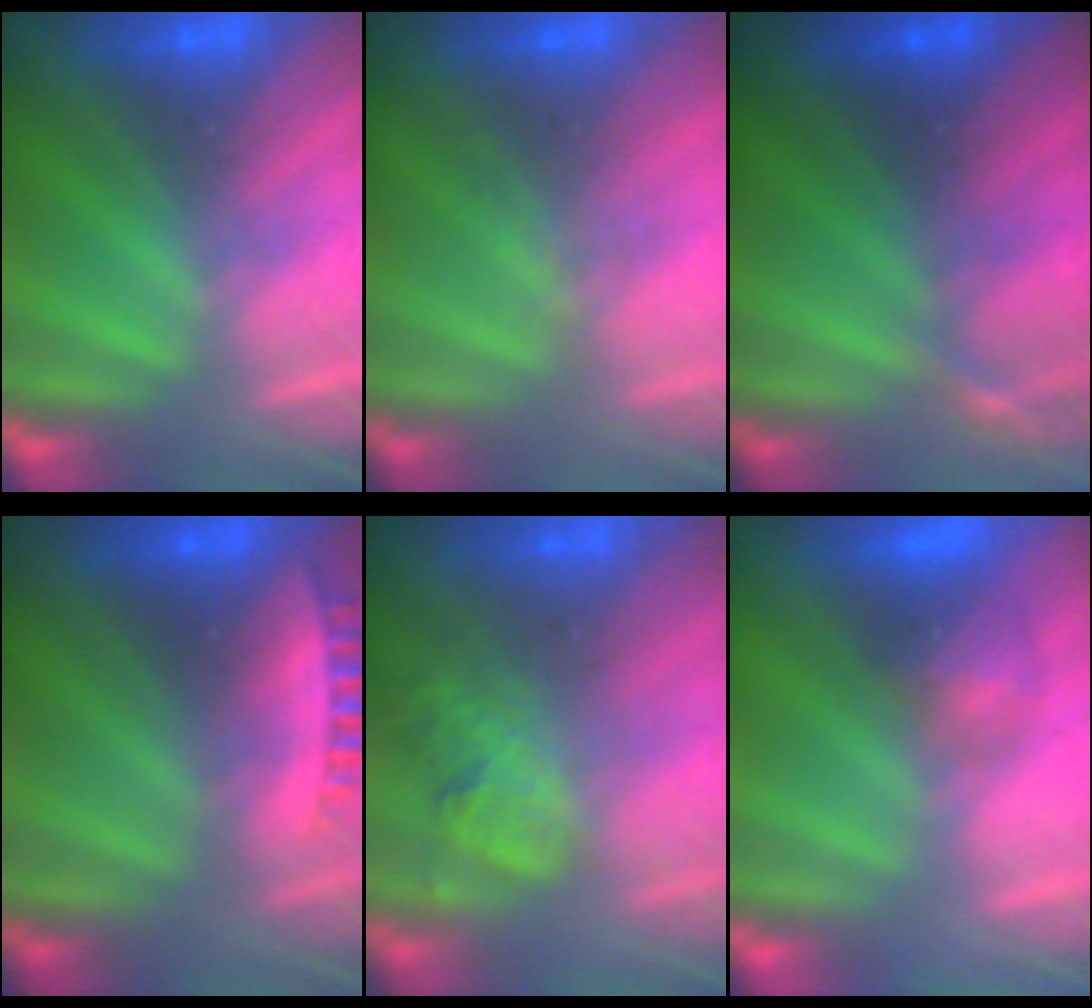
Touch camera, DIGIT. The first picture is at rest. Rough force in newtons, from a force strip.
{"total": 1.4}
{"total": 1.2}
{"total": 2.7}
{"total": 2.0}
{"total": 2.7}